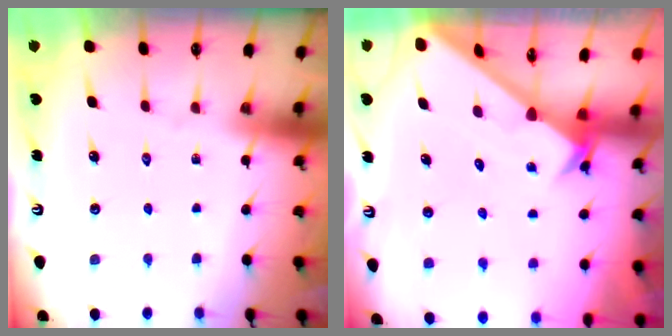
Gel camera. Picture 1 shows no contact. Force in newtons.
{"total": 2.4, "press": 2.4, "slide": 0.2}